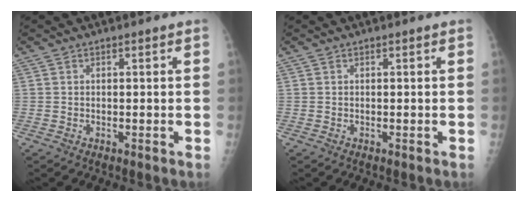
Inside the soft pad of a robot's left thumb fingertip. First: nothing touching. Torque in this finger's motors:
{"motor_torque": [0.00, 0.00, -0.09, -0.09, 0.00]}